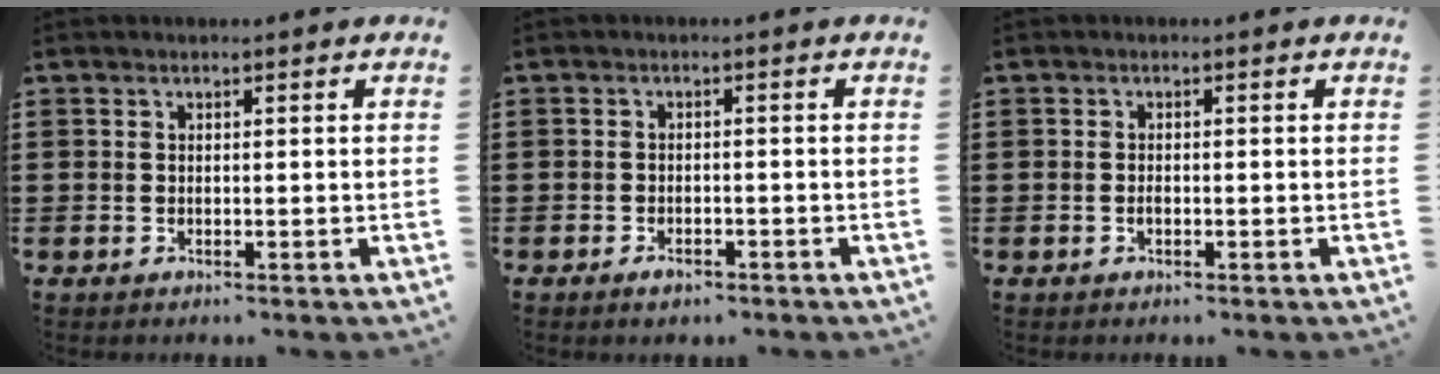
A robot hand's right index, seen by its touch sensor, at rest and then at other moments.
{"total": 1.5, "force": [-1.3, 0.5, 0.4], "torque": [-0.011, -0.002, -0.025]}
{"total": 0.8, "force": [-0.3, 0.3, 0.6], "torque": [-0.014, -0.005, -0.004]}